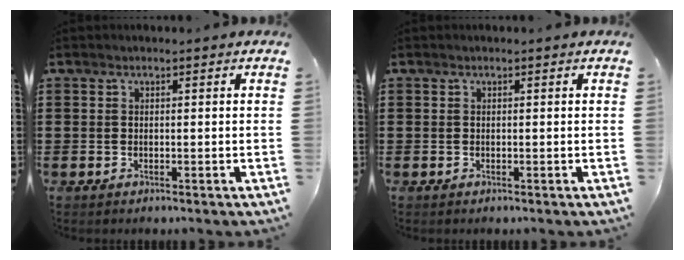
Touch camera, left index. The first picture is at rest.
{"total": 0.0}